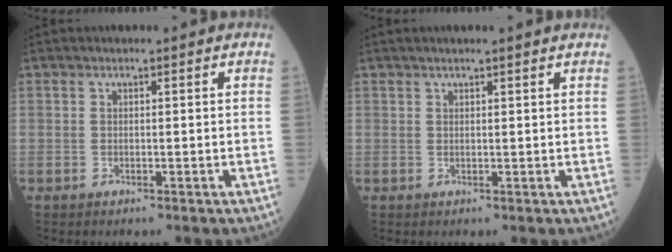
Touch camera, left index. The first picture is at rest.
{"total": 3.5, "force": [3.2, -0.1, 1.4], "torque": [-0.016, 0.020, 0.036]}